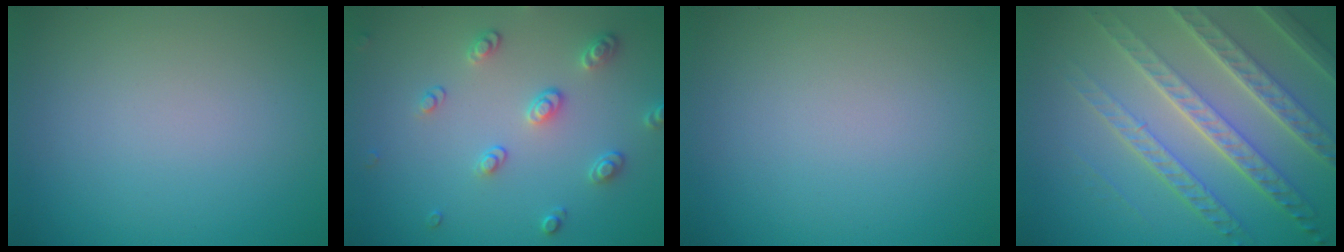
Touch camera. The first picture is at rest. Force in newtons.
{"total": 2.6, "press": 2.5, "slide": 0.7}
{"total": 0.0}
{"total": 8.1, "press": 5.5, "slide": 5.9}